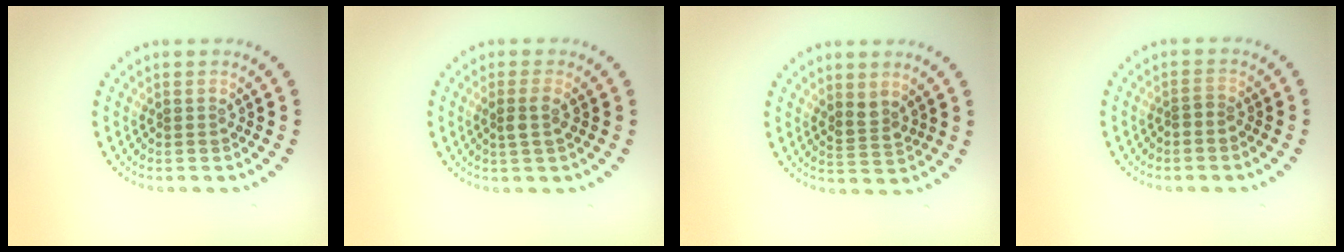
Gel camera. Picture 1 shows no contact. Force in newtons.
{"total": 1.6, "press": 1.3, "slide": 0.9}
{"total": 1.7, "press": 1.3, "slide": 1.0}
{"total": 0.5, "press": 0.3, "slide": 0.4}